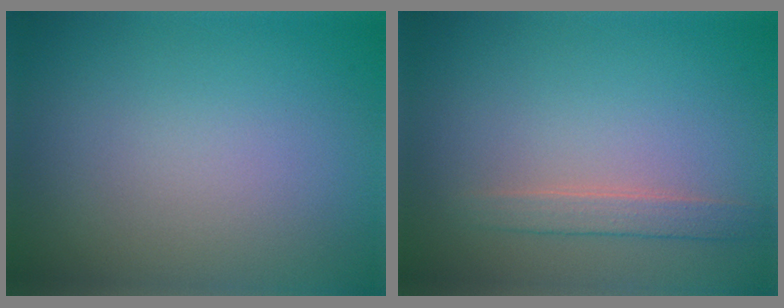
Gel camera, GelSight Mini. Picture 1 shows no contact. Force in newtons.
{"total": 1.7, "press": 1.7, "slide": 0.0}